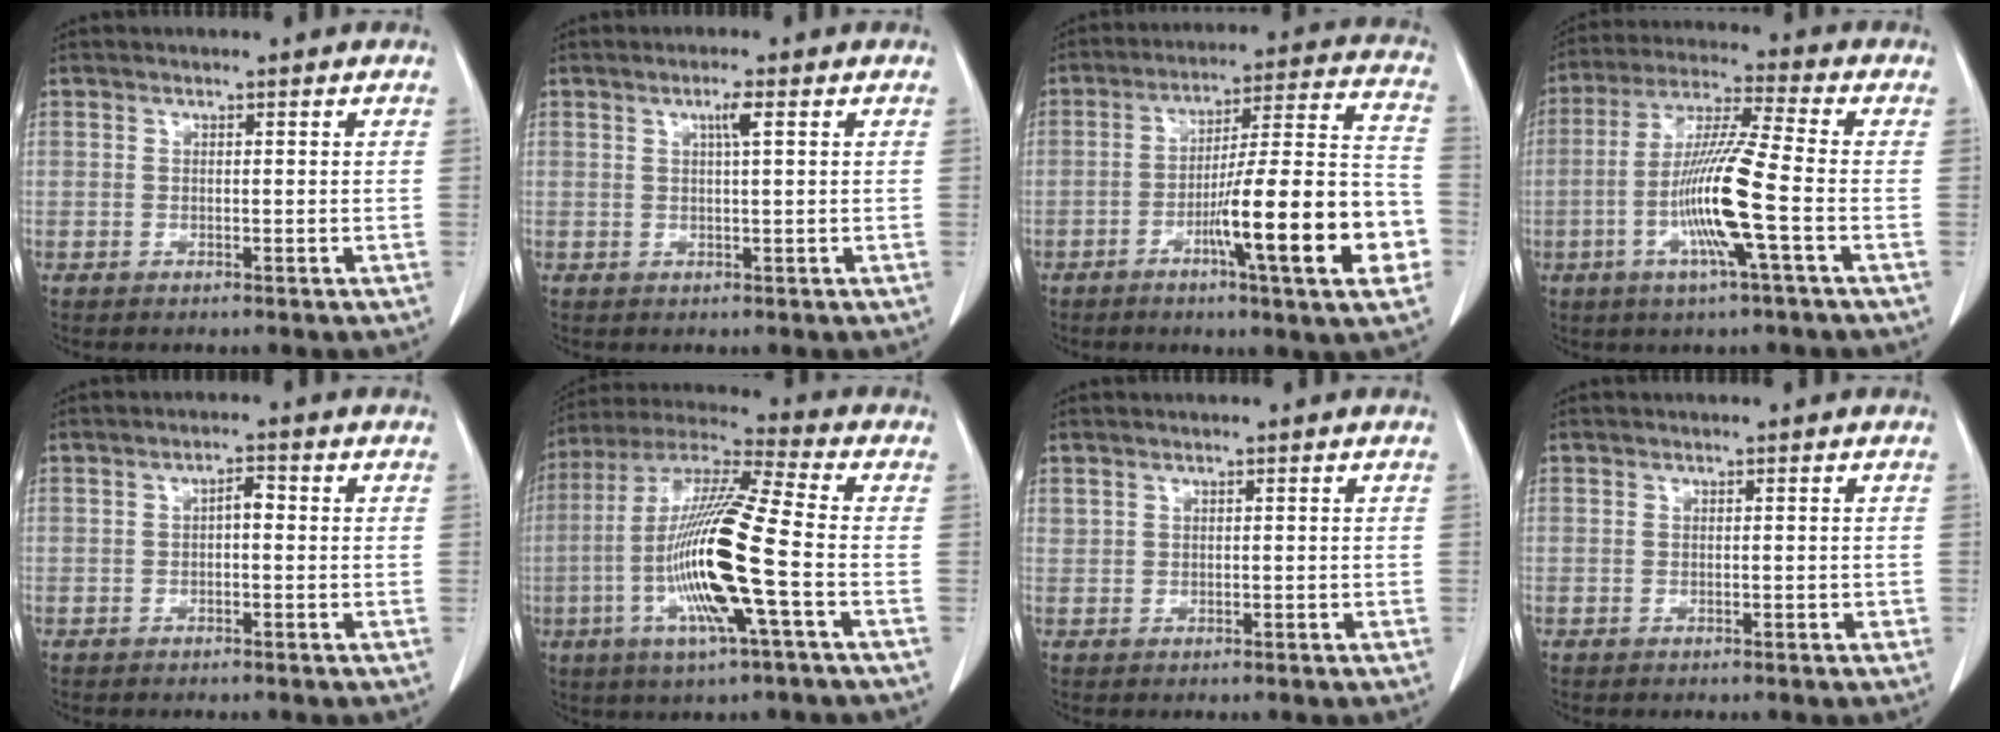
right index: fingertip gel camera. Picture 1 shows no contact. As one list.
[{"total": 2.1, "force": [0.8, -0.2, 2.0], "torque": [-0.037, 0.000, 0.013]}, {"total": 19.1, "force": [-6.6, 0.6, 18.0], "torque": [-0.236, 0.008, -0.099]}, {"total": 12.5, "force": [-3.3, -0.5, 12.0], "torque": [-0.238, -0.007, -0.070]}, {"total": 2.0, "force": [-0.1, 0.7, 1.8], "torque": [-0.029, 0.006, -0.003]}, {"total": 17.5, "force": [-4.0, 0.4, 17.0], "torque": [-0.345, -0.009, -0.085]}, {"total": 0.5, "force": [0.3, 0.3, 0.3], "torque": [-0.009, 0.006, 0.011]}, {"total": 0.7, "force": [-0.2, 0.3, 0.6], "torque": [-0.010, 0.002, 0.000]}]